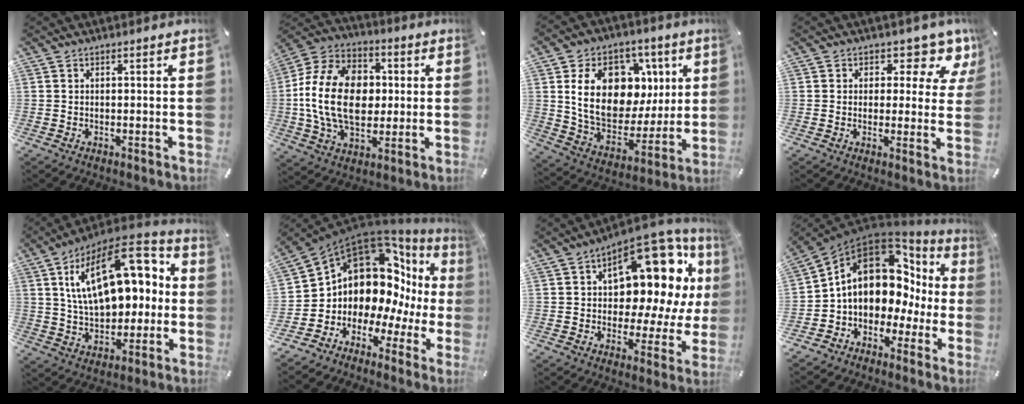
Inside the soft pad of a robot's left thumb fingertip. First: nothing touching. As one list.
[{"total": 18.8, "force": [-0.3, 13.7, 12.9], "torque": [-0.271, 0.016, -0.008]}, {"total": 20.0, "force": [5.3, 14.8, 12.3], "torque": [-0.219, -0.016, 0.100]}, {"total": 7.0, "force": [4.1, 4.5, 3.6], "torque": [-0.042, -0.031, 0.065]}, {"total": 22.2, "force": [6.5, 13.4, 16.5], "torque": [-0.278, -0.018, 0.110]}, {"total": 15.2, "force": [5.3, 11.5, 8.4], "torque": [-0.151, -0.078, 0.104]}, {"total": 18.2, "force": [8.8, 9.9, 12.5], "torque": [-0.154, -0.083, 0.142]}, {"total": 14.0, "force": [2.8, 10.6, 8.6], "torque": [-0.139, -0.024, 0.046]}]